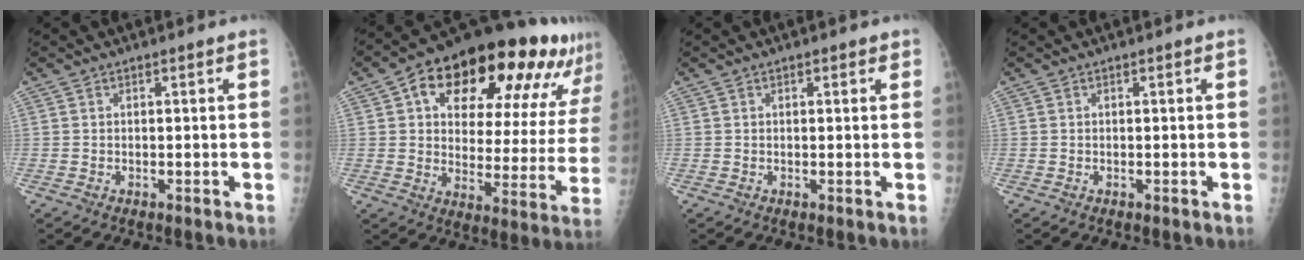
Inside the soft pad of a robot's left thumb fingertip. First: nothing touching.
{"total": 27.9, "force": [15.3, 12.4, 19.8], "torque": [-0.252, -0.007, 0.217]}
{"total": 1.2, "force": [0.6, 0.7, 0.8], "torque": [-0.004, 0.001, 0.004]}
{"total": 0.0}